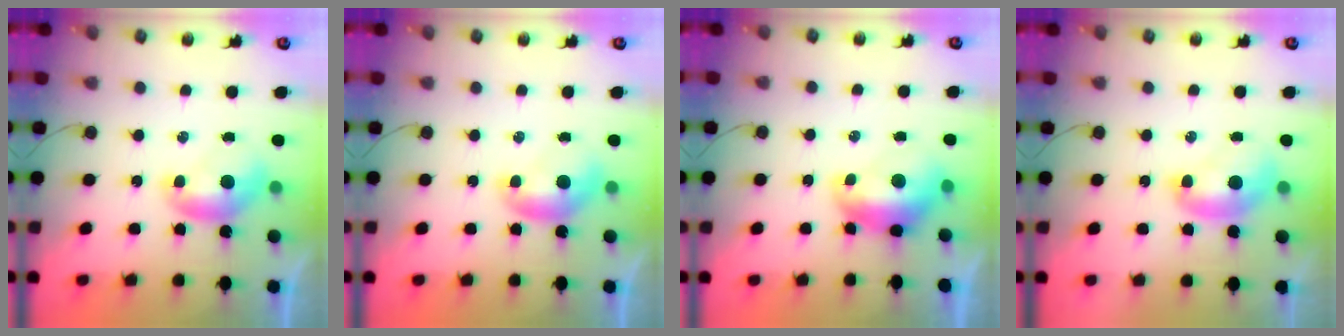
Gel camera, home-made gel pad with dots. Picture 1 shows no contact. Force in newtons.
{"total": 0.0}
{"total": 2.8, "press": 2.7, "slide": 0.9}
{"total": 1.8, "press": 1.8, "slide": 0.0}